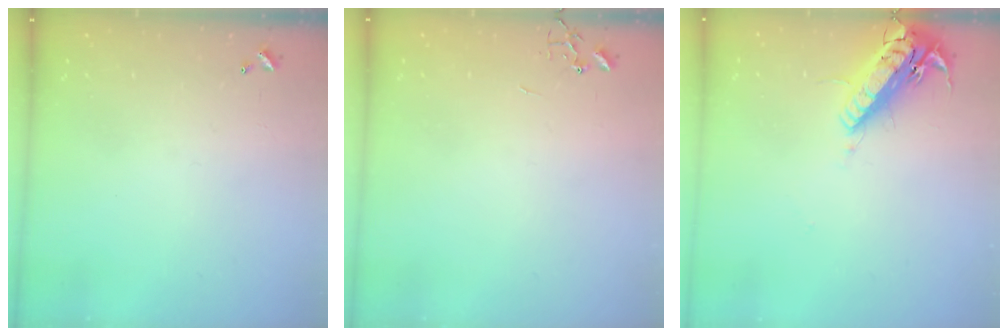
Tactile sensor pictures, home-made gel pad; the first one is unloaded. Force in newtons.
{"total": 0.0}
{"total": 17.6, "press": 17.3, "slide": 3.4}